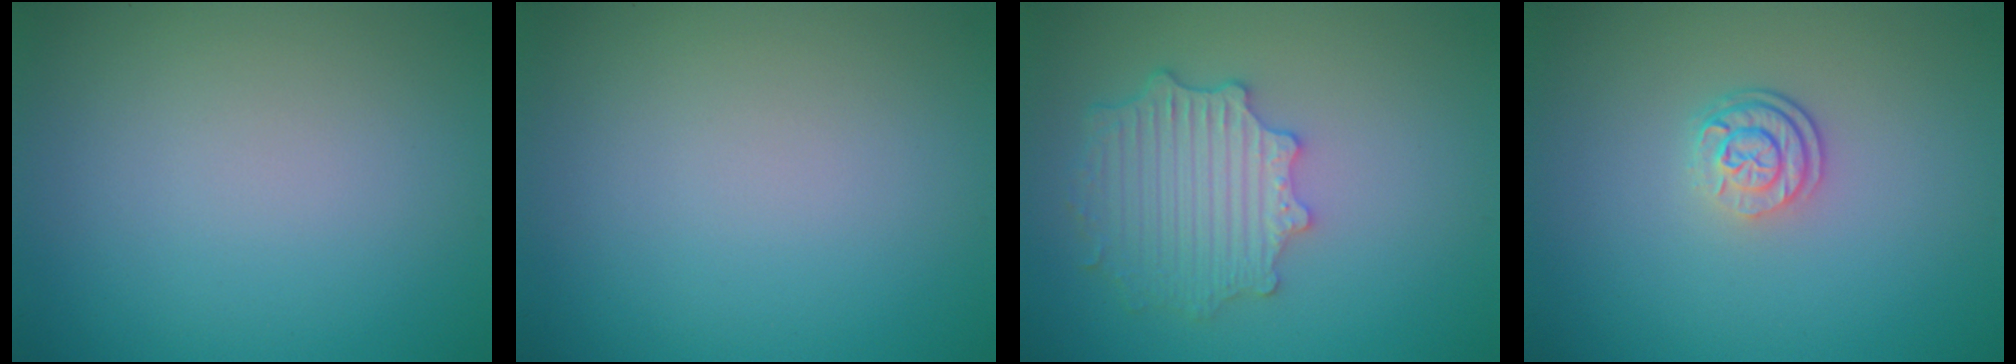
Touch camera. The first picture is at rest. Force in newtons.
{"total": 0.0}
{"total": 4.6, "press": 3.8, "slide": 2.5}
{"total": 2.7, "press": 2.0, "slide": 1.8}